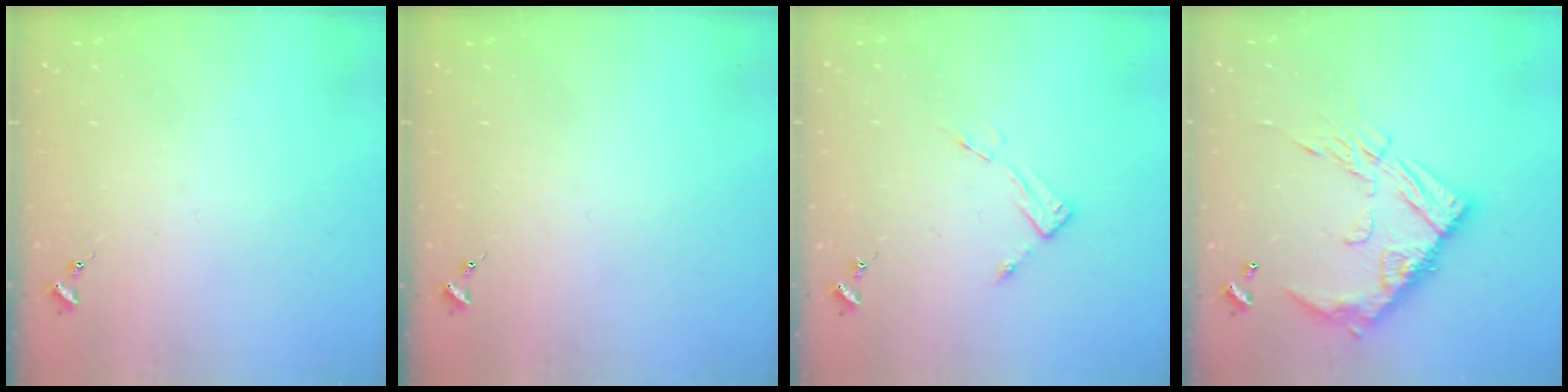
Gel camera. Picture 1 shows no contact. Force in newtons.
{"total": 0.0}
{"total": 4.4, "press": 4.4, "slide": 0.2}
{"total": 17.2, "press": 17.2, "slide": 1.3}